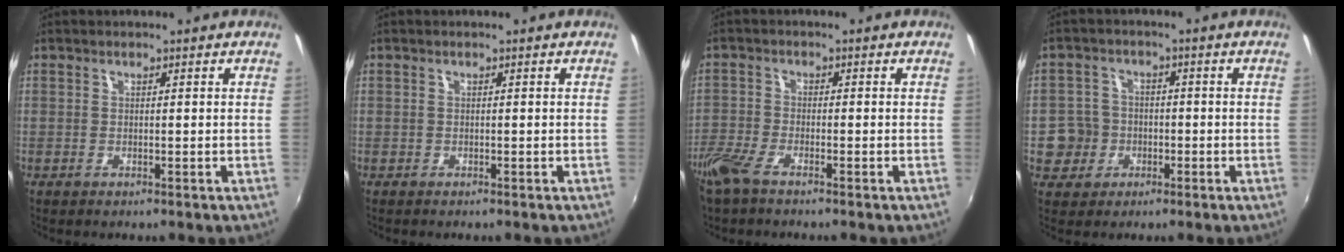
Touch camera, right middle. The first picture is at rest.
{"total": 0.7, "force": [0.0, -0.6, -0.3], "torque": [0.007, -0.005, -0.001]}
{"total": 5.3, "force": [-4.1, 1.4, 3.0], "torque": [-0.083, -0.012, -0.087]}
{"total": 4.9, "force": [-1.3, 4.7, 0.8], "torque": [-0.022, 0.011, -0.020]}